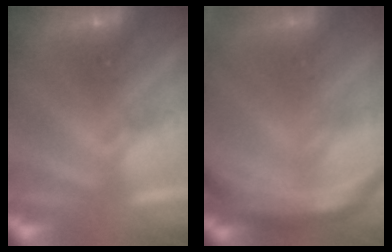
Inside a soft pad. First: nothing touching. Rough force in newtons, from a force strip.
{"total": 9.4}